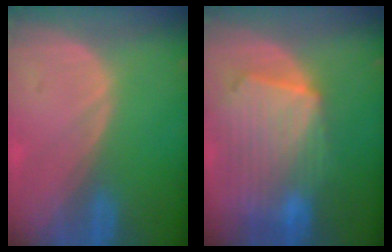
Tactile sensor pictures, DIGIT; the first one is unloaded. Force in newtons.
{"total": 10.9, "press": 9.5, "slide": 5.3}